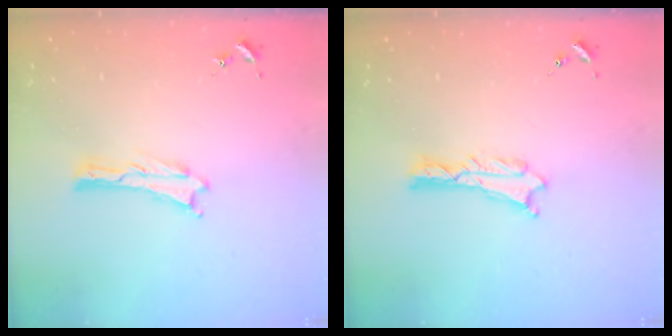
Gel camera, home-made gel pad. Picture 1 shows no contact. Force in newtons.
{"total": 0.7, "press": 0.7, "slide": 0.1}